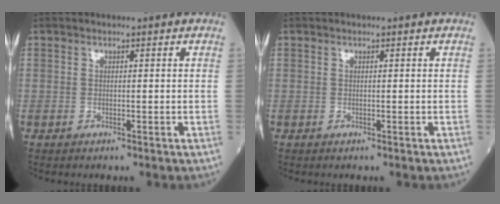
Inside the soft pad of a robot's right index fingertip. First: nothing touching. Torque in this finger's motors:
{"motor_torque": [-0.01, -0.10, -0.05, -0.01]}